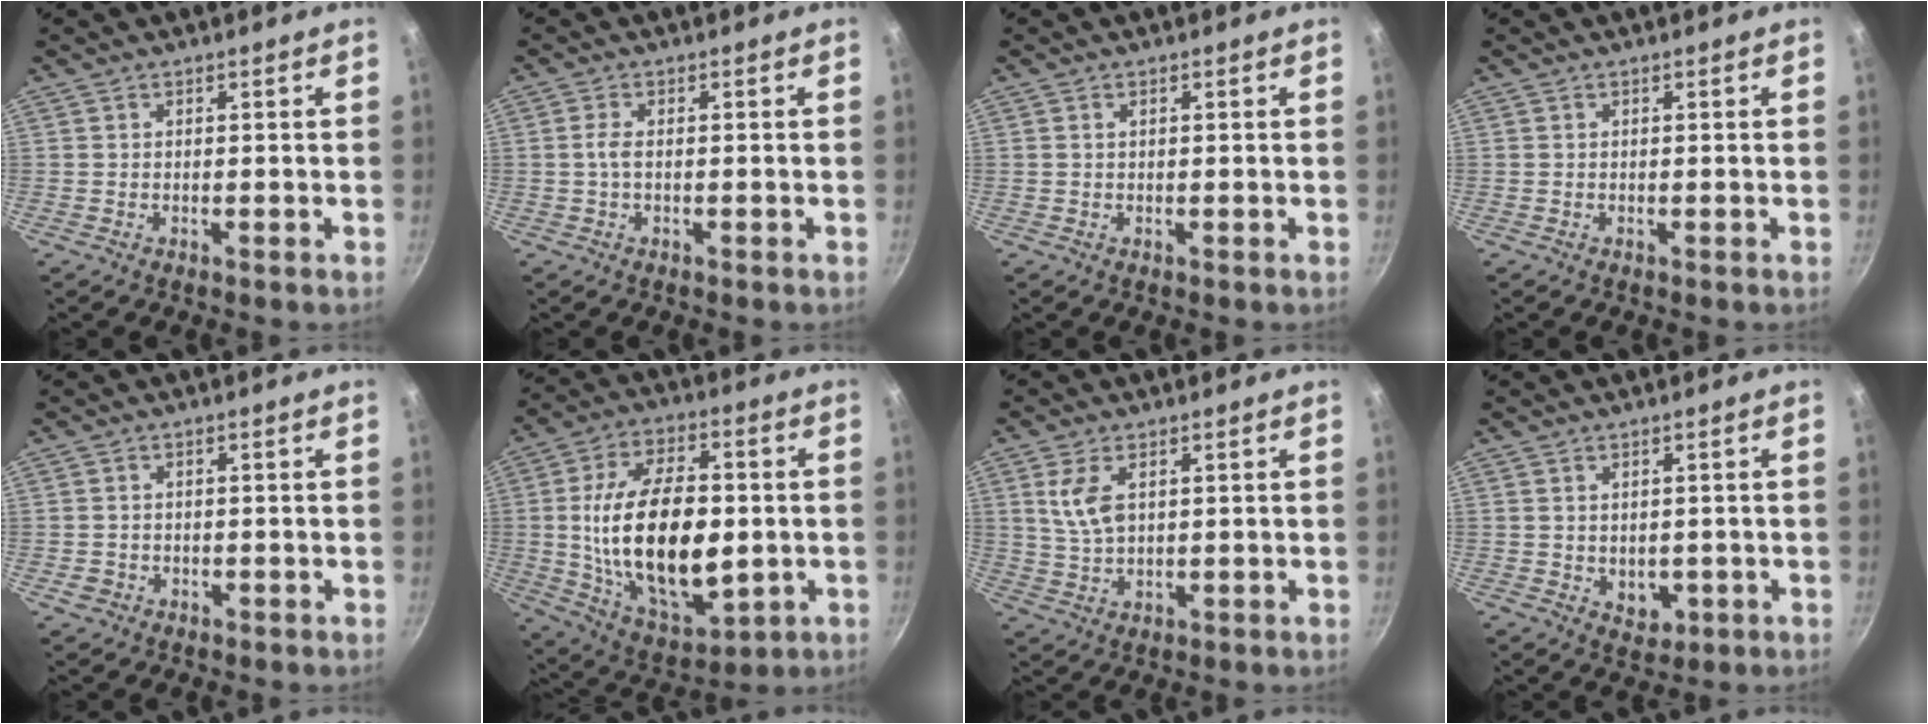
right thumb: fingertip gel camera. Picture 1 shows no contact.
{"total": 2.0, "force": [-0.2, 0.9, 1.8], "torque": [-0.045, 0.006, -0.007]}
{"total": 0.6, "force": [0.2, 0.3, 0.5], "torque": [-0.009, 0.003, 0.004]}
{"total": 0.0}
{"total": 2.1, "force": [-0.7, 1.9, 0.8], "torque": [-0.011, 0.006, -0.004]}
{"total": 25.0, "force": [-0.9, 14.1, 20.7], "torque": [-0.345, 0.008, 0.003]}
{"total": 6.2, "force": [1.9, 3.4, 4.8], "torque": [-0.090, -0.011, 0.041]}
{"total": 3.7, "force": [-0.3, 2.9, 2.3], "torque": [-0.022, -0.002, 0.007]}